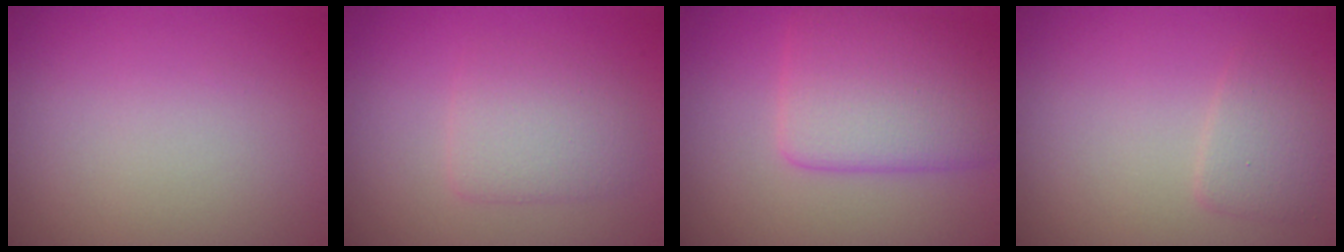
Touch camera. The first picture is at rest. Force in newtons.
{"total": 2.6, "press": 2.6, "slide": 0.2}
{"total": 5.7, "press": 5.7, "slide": 0.1}
{"total": 1.8, "press": 1.8, "slide": 0.1}